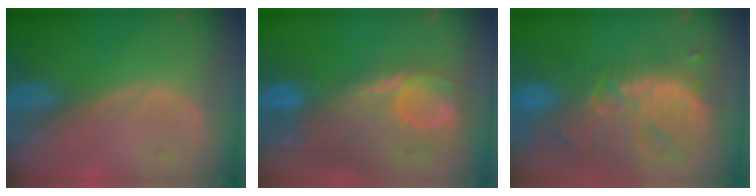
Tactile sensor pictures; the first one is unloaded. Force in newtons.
{"total": 12.7, "press": 10.7, "slide": 6.8}
{"total": 13.9, "press": 11.8, "slide": 7.4}